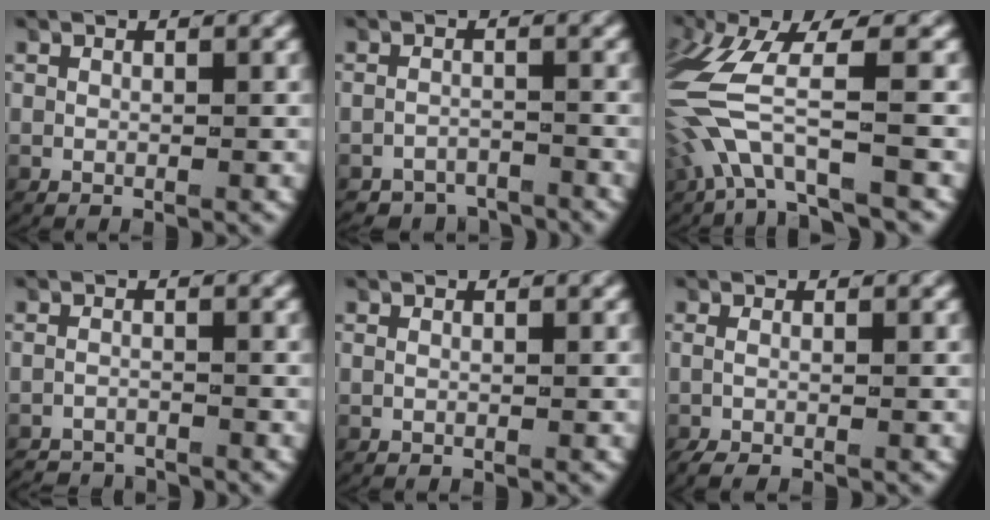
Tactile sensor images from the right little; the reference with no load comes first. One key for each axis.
{"total": 5.0, "fx": -4.7, "fy": 1.8, "fz": 0.3, "tx": 0.012, "ty": -0.014, "tz": -0.077}
{"total": 6.2, "fx": -2.1, "fy": 2.7, "fz": 5.2, "tx": -0.136, "ty": -0.020, "tz": -0.024}
{"total": 3.3, "fx": -3.3, "fy": 0.5, "fz": 0.2, "tx": -0.004, "ty": -0.017, "tz": -0.052}
{"total": 0.0}
{"total": 1.7, "fx": -1.3, "fy": 0.2, "fz": 1.1, "tx": -0.023, "ty": -0.007, "tz": -0.017}